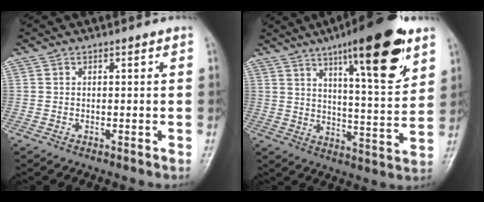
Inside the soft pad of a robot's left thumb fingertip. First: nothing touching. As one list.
[{"total": 18.9, "force": [10.8, 4.3, 14.9], "torque": [-0.195, -0.053, 0.165]}]